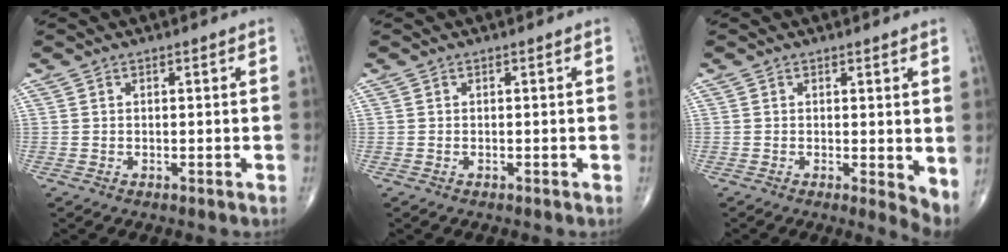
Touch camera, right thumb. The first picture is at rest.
{"total": 0.0}
{"total": 4.0, "force": [0.4, 1.4, 3.7], "torque": [-0.051, -0.012, 0.004]}